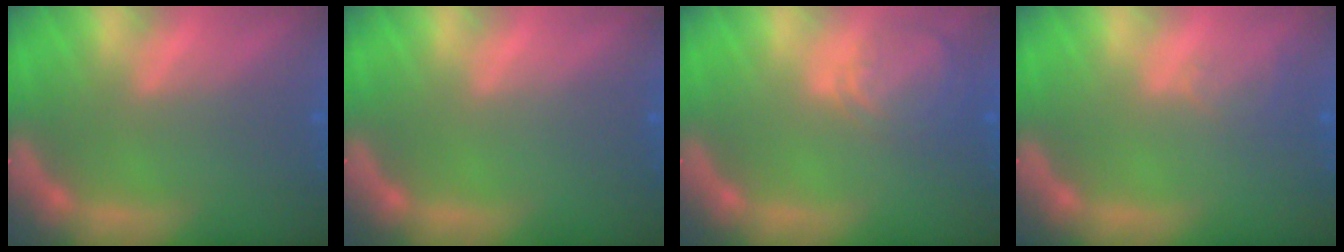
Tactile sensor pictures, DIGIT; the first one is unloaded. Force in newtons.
{"total": 0.0}
{"total": 4.0}
{"total": 1.5}